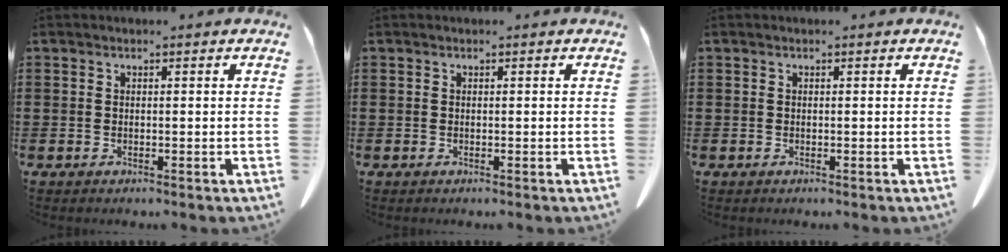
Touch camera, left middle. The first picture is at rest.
{"total": 0.0}
{"total": 0.0}